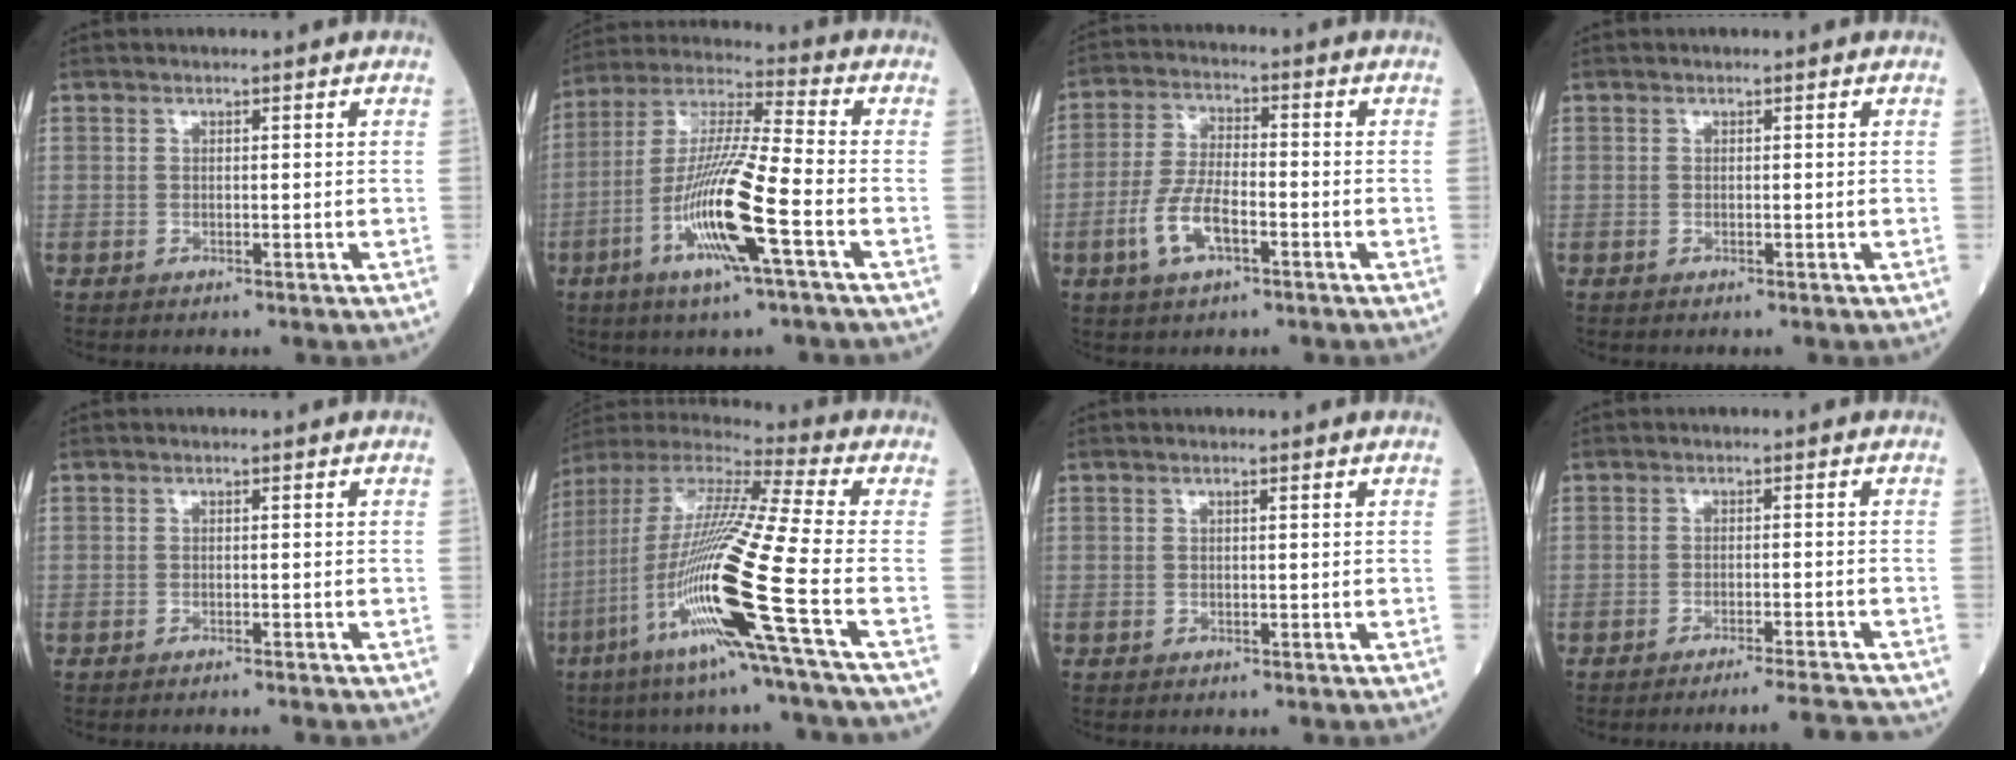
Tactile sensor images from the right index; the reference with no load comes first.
{"total": 14.8, "force": [-5.3, 0.3, 13.8], "torque": [-0.278, -0.009, -0.104]}
{"total": 7.4, "force": [-2.9, 2.6, 6.3], "torque": [-0.132, 0.002, -0.056]}
{"total": 0.0}
{"total": 1.3, "force": [-1.2, -0.2, 0.6], "torque": [-0.009, 0.001, -0.015]}
{"total": 21.4, "force": [-7.3, -1.3, 20.1], "torque": [-0.424, -0.035, -0.155]}
{"total": 0.0}
{"total": 5.9, "force": [-5.7, -1.2, 1.1], "torque": [-0.003, -0.003, -0.082]}